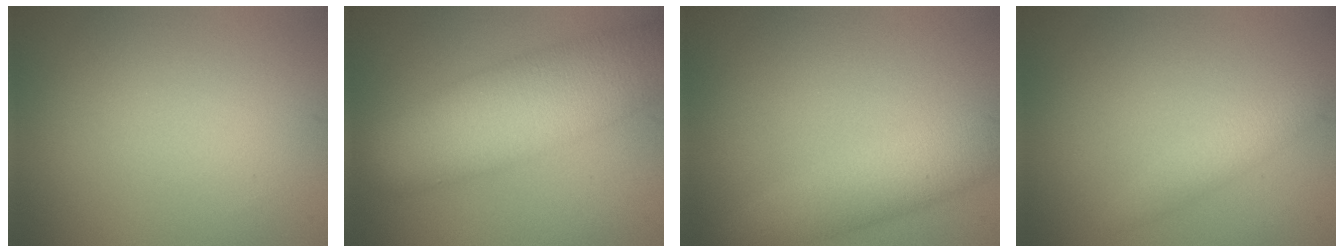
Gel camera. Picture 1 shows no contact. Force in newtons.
{"total": 9.6, "press": 9.6, "slide": 0.4}
{"total": 4.0, "press": 4.0, "slide": 0.1}
{"total": 1.7, "press": 1.7, "slide": 0.1}